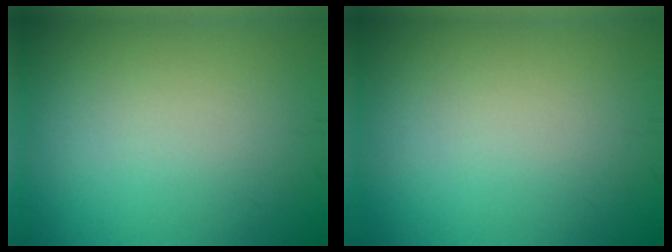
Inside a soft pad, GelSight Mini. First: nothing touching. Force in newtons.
{"total": 0.0}